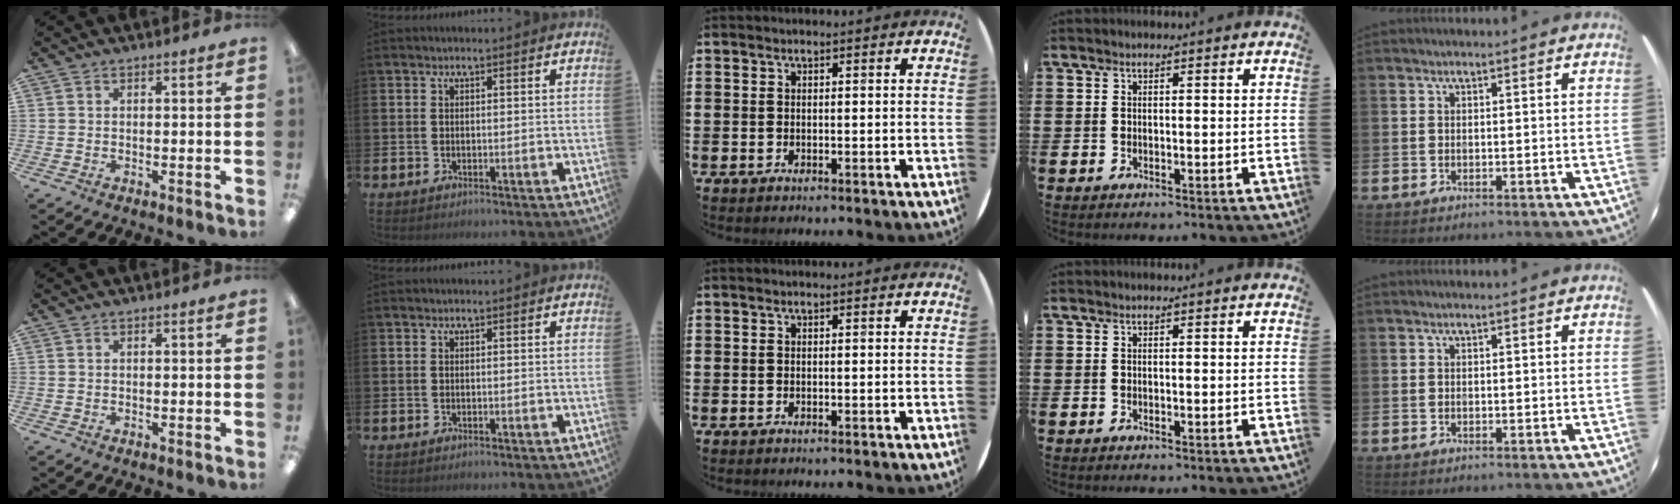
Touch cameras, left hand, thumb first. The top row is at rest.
{}